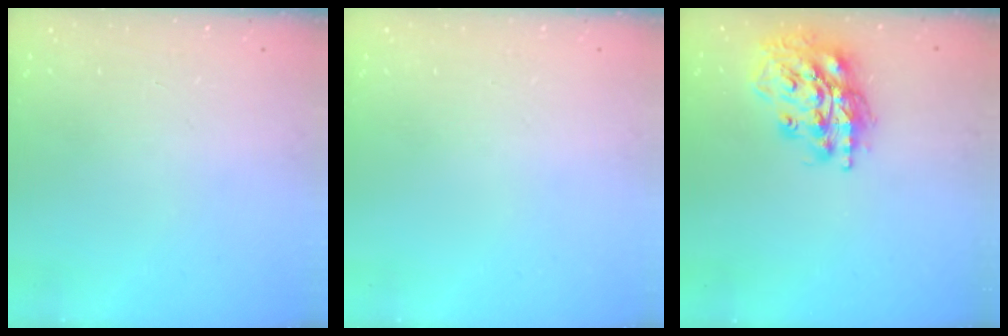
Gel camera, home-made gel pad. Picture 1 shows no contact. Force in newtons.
{"total": 0.0}
{"total": 17.0, "press": 16.9, "slide": 2.3}